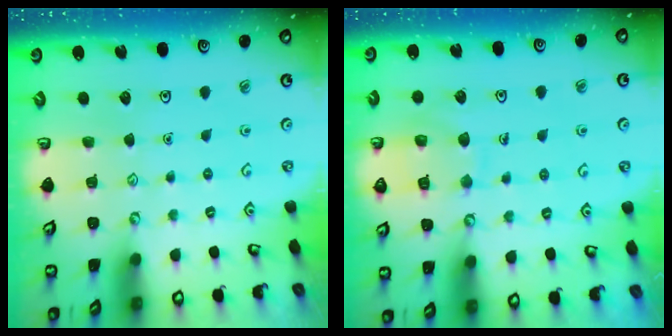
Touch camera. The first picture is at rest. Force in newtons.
{"total": 9.1, "press": 9.0, "slide": 0.9}